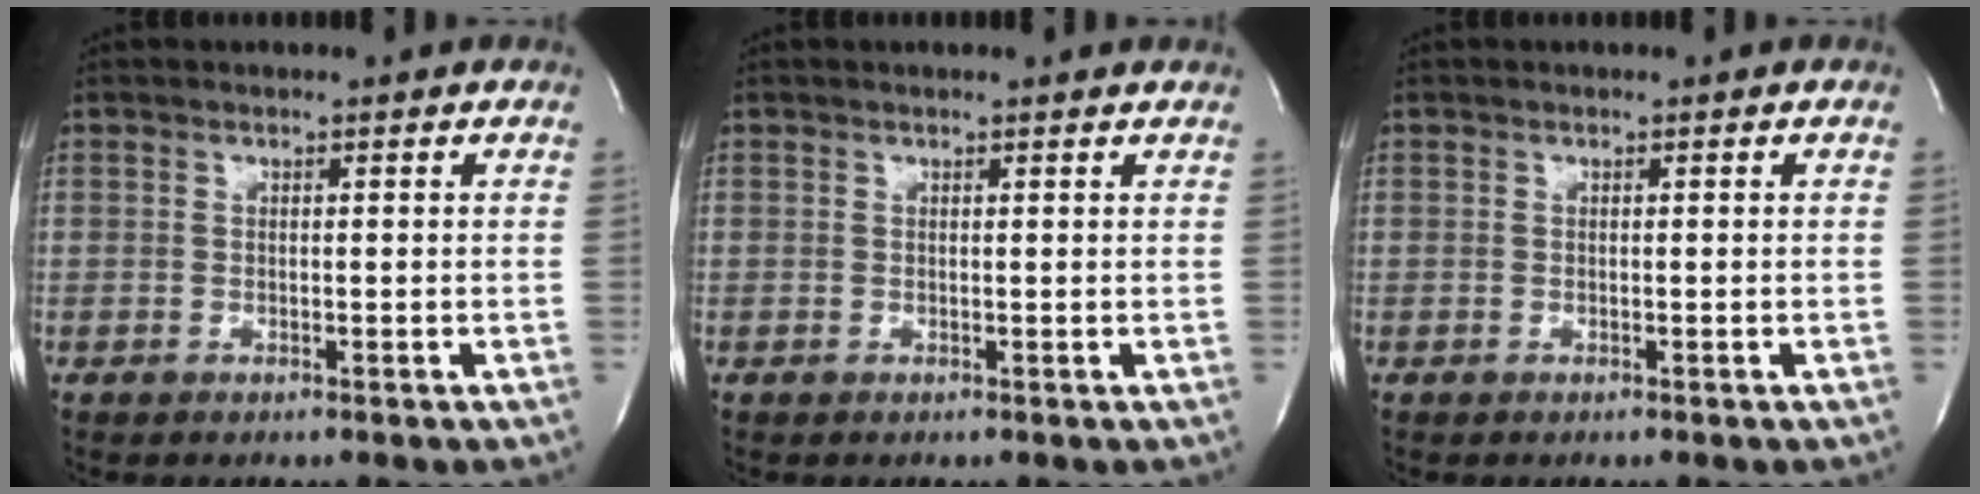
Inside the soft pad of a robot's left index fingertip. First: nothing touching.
{"total": 2.1, "force": [2.0, 0.1, 0.6], "torque": [-0.012, 0.003, 0.015]}
{"total": 0.0}